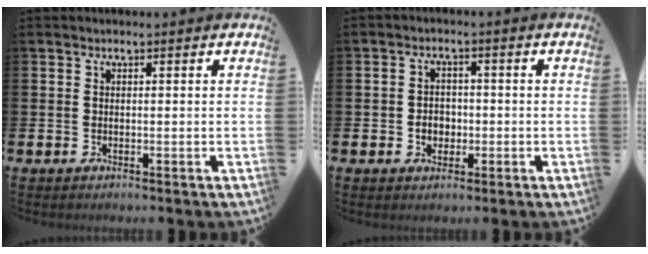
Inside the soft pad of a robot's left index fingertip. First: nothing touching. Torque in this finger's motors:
{"motor_torque": [0.10, 0.01, 0.04, 0.01]}